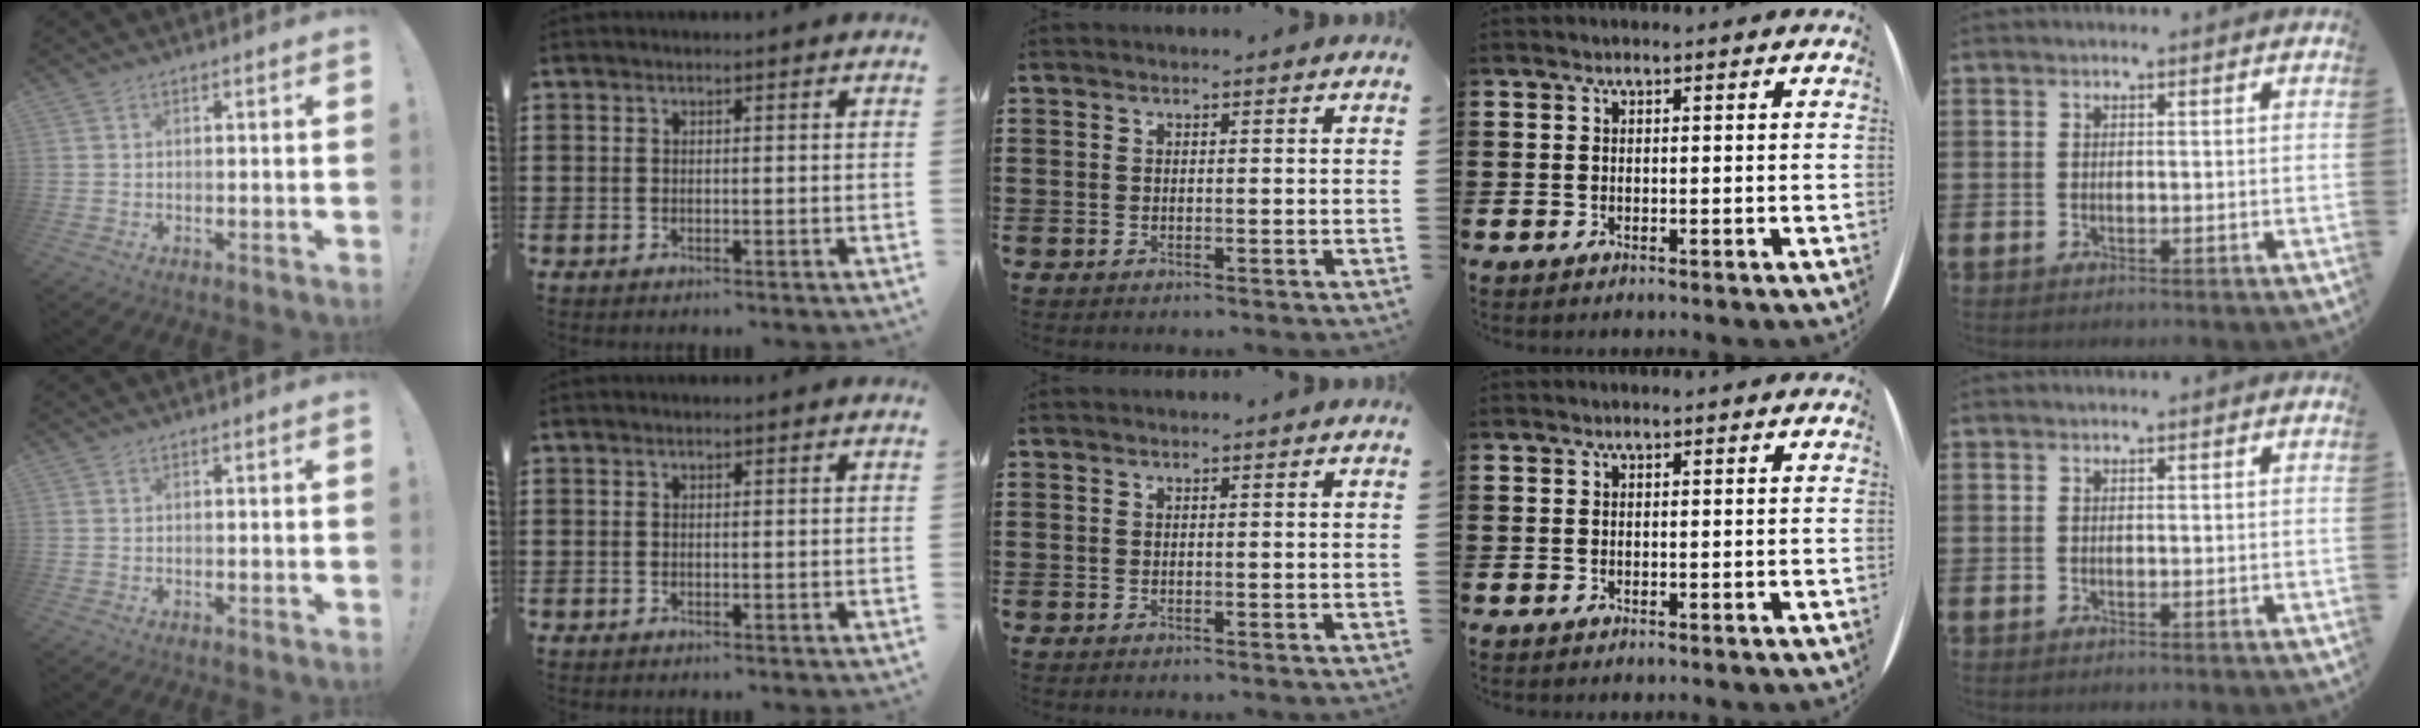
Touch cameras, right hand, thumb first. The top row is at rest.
{}